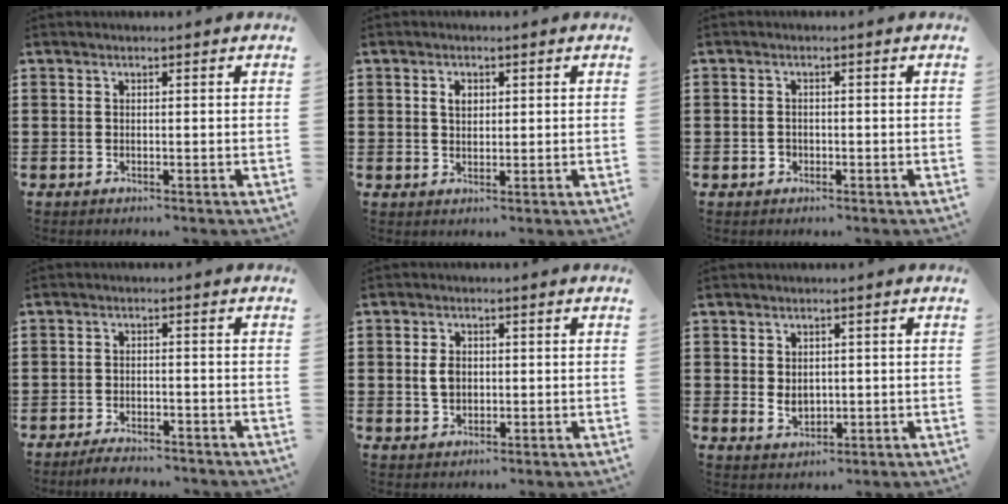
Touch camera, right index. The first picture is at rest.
{"total": 2.0, "force": [0.8, 1.2, 1.4], "torque": [-0.031, 0.008, 0.015]}
{"total": 1.2, "force": [-0.3, 1.0, 0.5], "torque": [-0.012, 0.003, -0.008]}
{"total": 2.7, "force": [-2.7, 0.3, 0.4], "torque": [-0.010, 0.003, -0.054]}
{"total": 3.1, "force": [0.1, 2.1, 2.2], "torque": [-0.054, 0.004, 0.000]}
{"total": 2.5, "force": [0.1, 2.1, 1.4], "torque": [-0.024, 0.004, -0.001]}